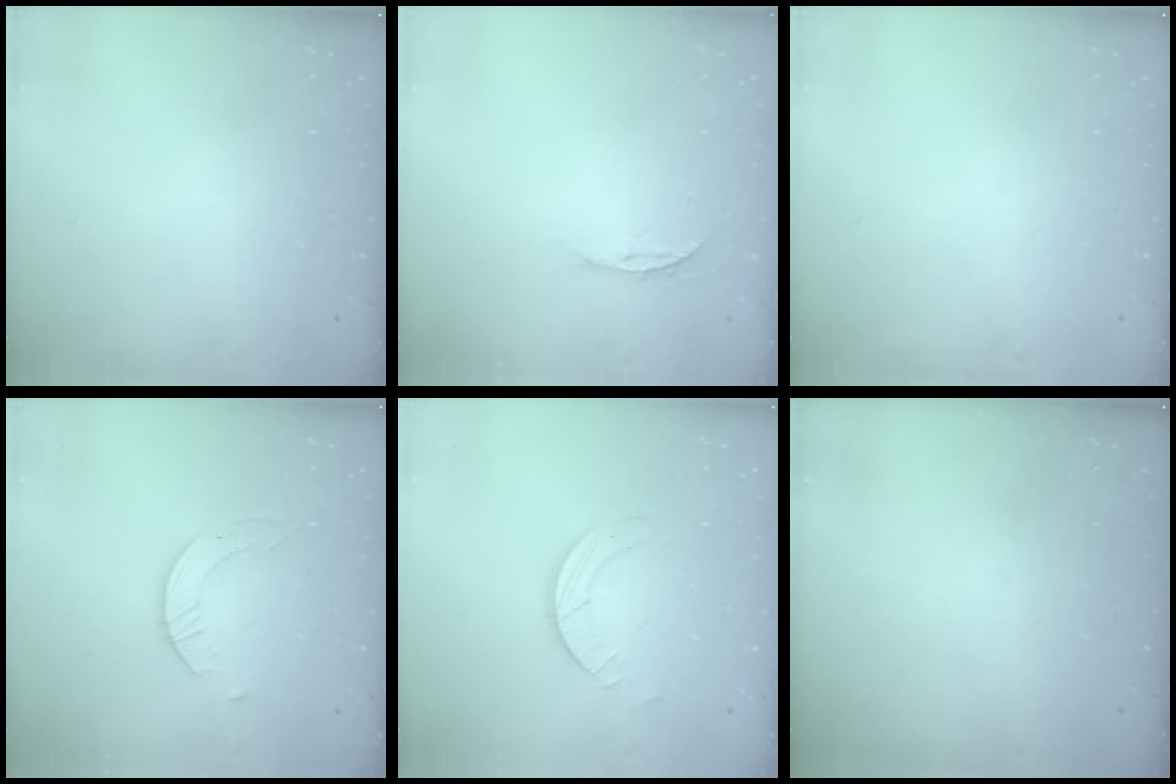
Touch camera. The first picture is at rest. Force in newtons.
{"total": 3.6, "press": 3.6, "slide": 0.3}
{"total": 0.0}
{"total": 2.7, "press": 2.7, "slide": 0.3}
{"total": 3.2, "press": 3.2, "slide": 0.3}
{"total": 0.0}